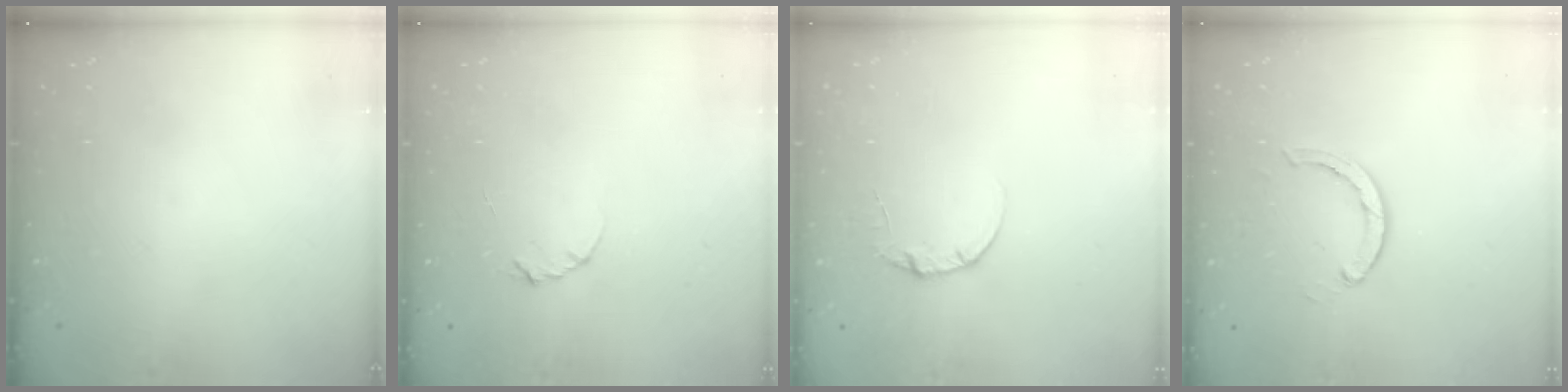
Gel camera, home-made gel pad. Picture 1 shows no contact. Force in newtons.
{"total": 2.3, "press": 2.3, "slide": 0.4}
{"total": 4.0, "press": 4.0, "slide": 0.4}
{"total": 2.9, "press": 2.9, "slide": 0.5}